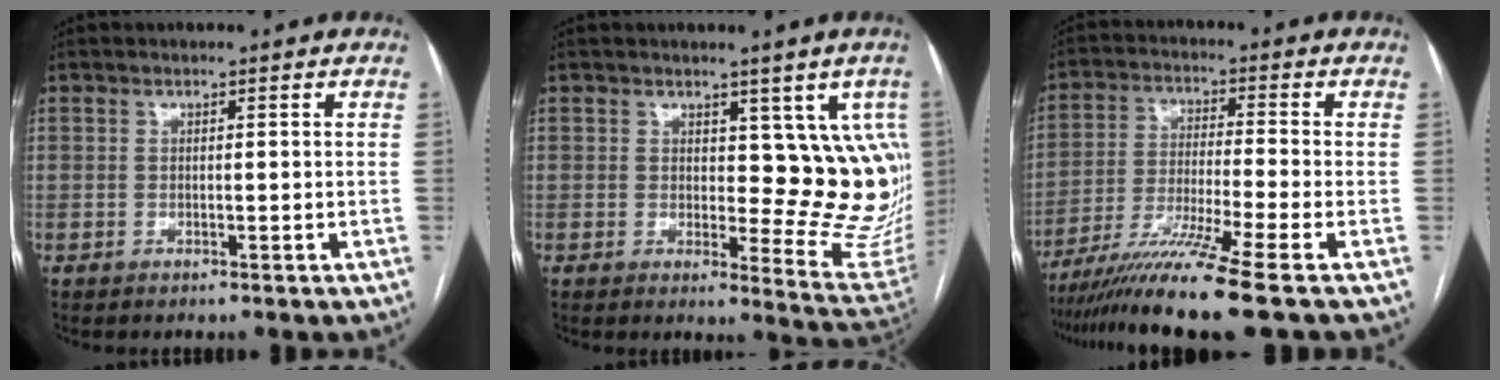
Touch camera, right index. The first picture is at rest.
{"total": 11.4, "force": [3.5, 5.4, 9.4], "torque": [-0.077, -0.010, 0.047]}
{"total": 12.4, "force": [-9.3, -2.6, 7.8], "torque": [-0.139, -0.034, -0.162]}